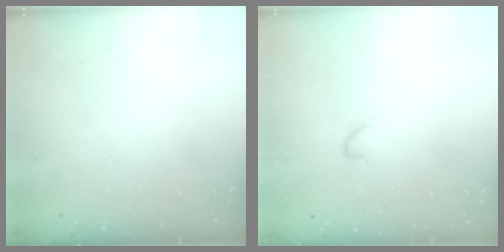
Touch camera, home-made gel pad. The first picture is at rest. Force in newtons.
{"total": 4.5, "press": 4.5, "slide": 0.5}